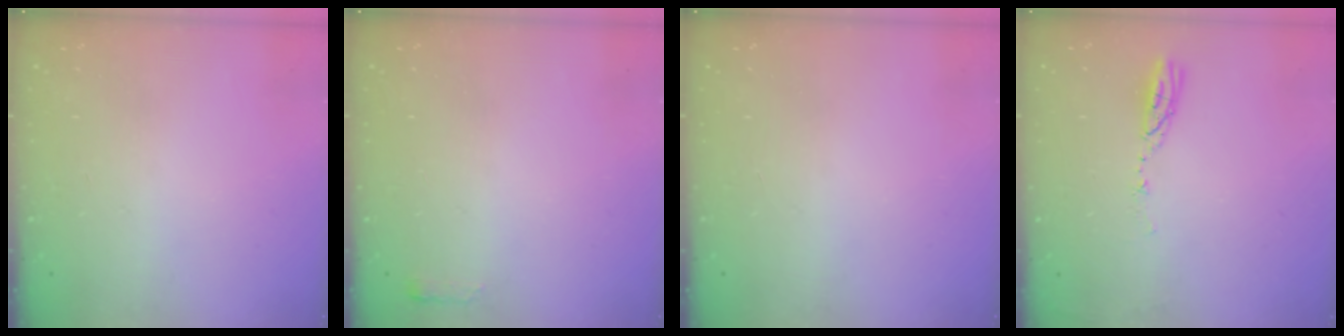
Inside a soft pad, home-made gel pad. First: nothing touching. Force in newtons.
{"total": 2.4, "press": 2.4, "slide": 0.4}
{"total": 0.0}
{"total": 3.8, "press": 3.8, "slide": 0.3}